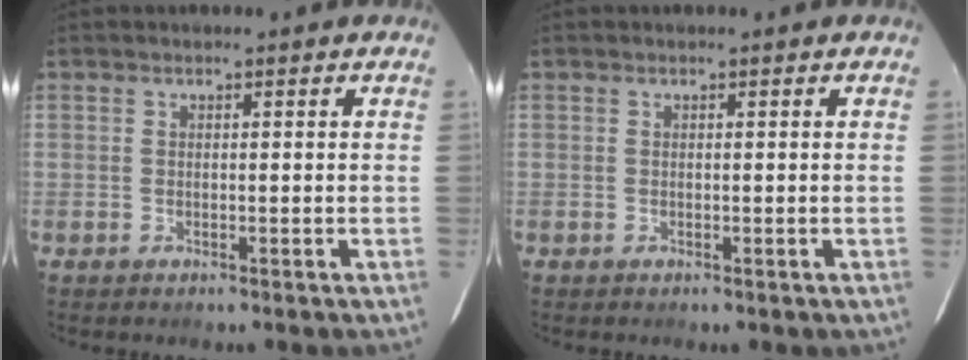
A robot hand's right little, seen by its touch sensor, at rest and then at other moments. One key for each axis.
{"total": 0.0}